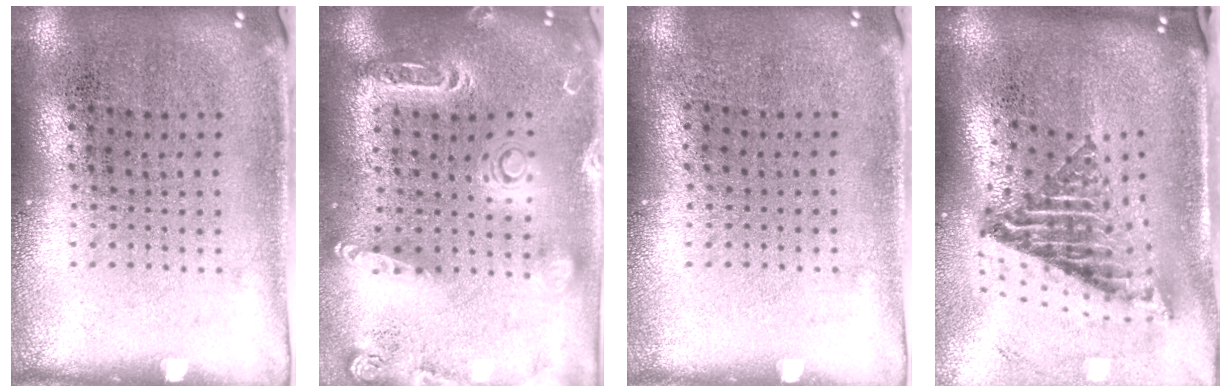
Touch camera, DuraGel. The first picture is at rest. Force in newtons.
{"total": 2.0, "press": 1.9, "slide": 0.6}
{"total": 0.0}
{"total": 2.6, "press": 1.7, "slide": 1.9}